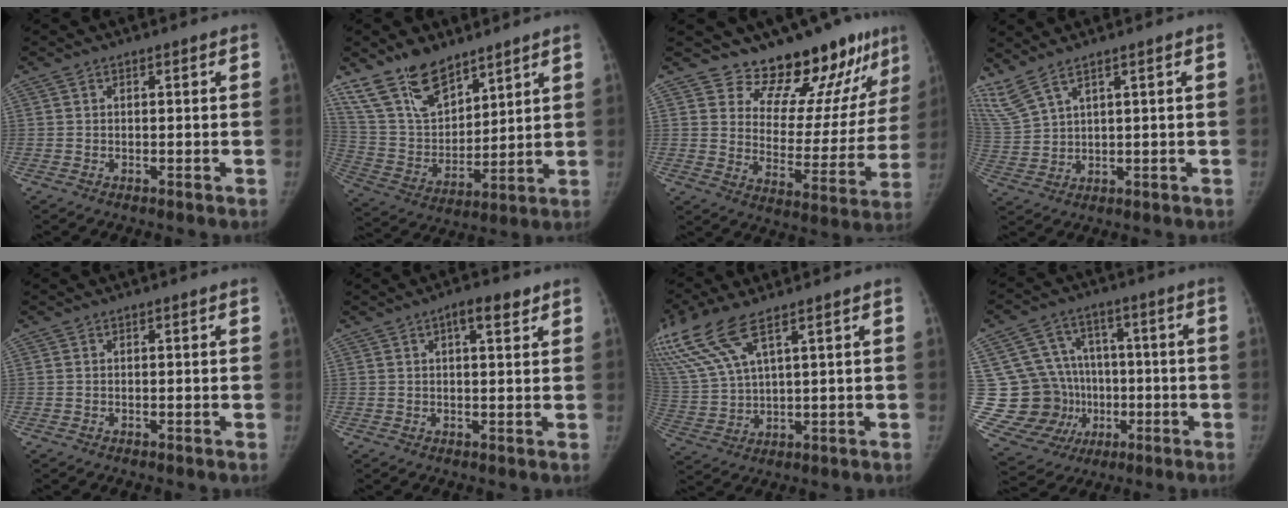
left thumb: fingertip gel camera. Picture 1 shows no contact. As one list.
[{"total": 15.2, "force": [11.1, 7.3, 7.2], "torque": [-0.097, -0.054, 0.223]}, {"total": 15.9, "force": [13.5, 5.7, 6.2], "torque": [-0.032, -0.123, 0.193]}, {"total": 7.3, "force": [5.6, 1.7, 4.3], "torque": [-0.116, -0.018, 0.132]}, {"total": 0.0}, {"total": 4.2, "force": [2.2, 1.5, 3.2], "torque": [-0.037, -0.005, 0.031]}, {"total": 14.5, "force": [8.9, 4.7, 10.4], "torque": [-0.255, -0.016, 0.188]}, {"total": 18.5, "force": [-1.4, 16.9, 7.4], "torque": [-0.117, 0.040, 0.007]}]